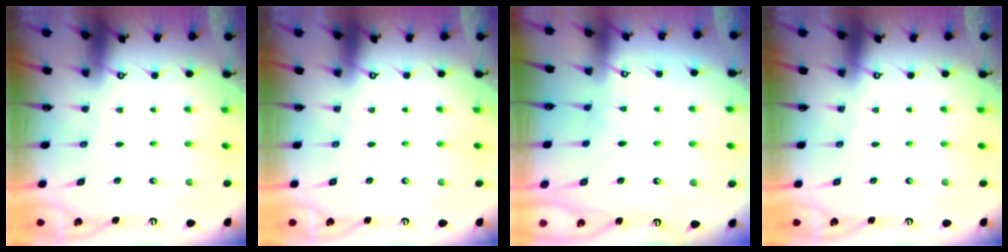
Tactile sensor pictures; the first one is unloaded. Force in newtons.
{"total": 0.0}
{"total": 3.6, "press": 3.5, "slide": 0.2}
{"total": 0.0}